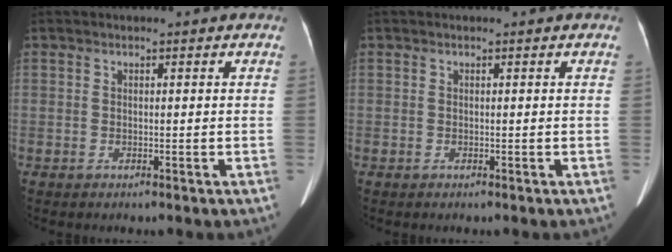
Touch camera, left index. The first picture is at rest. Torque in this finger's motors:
{"motor_torque": [0.00, 0.00, 0.00, 0.00]}